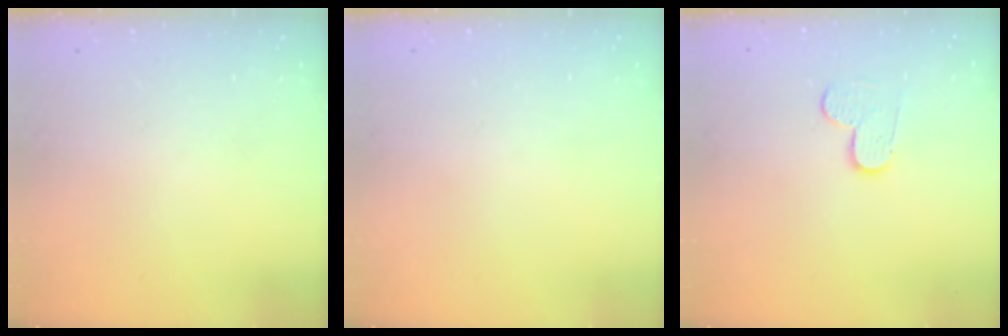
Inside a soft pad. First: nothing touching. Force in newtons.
{"total": 0.0}
{"total": 4.2, "press": 4.2, "slide": 0.4}